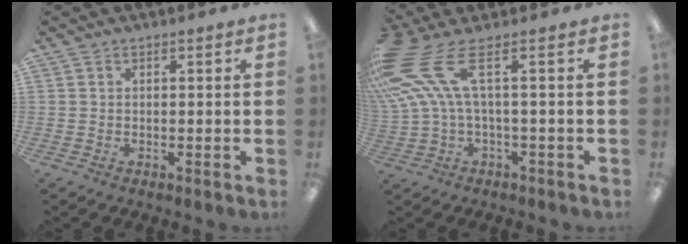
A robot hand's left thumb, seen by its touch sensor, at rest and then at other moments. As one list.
[{"total": 14.3, "force": [4.4, 5.9, 12.3], "torque": [-0.277, -0.026, 0.073]}]